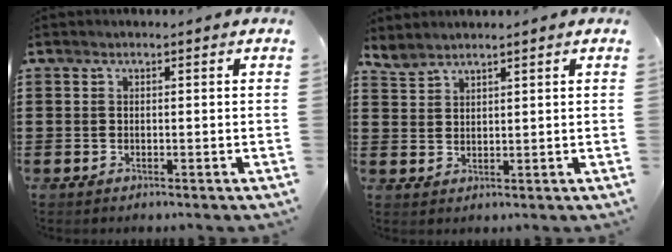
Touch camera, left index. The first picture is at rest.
{"total": 2.1, "force": [2.1, 0.3, 0.1], "torque": [-0.010, -0.003, 0.042]}